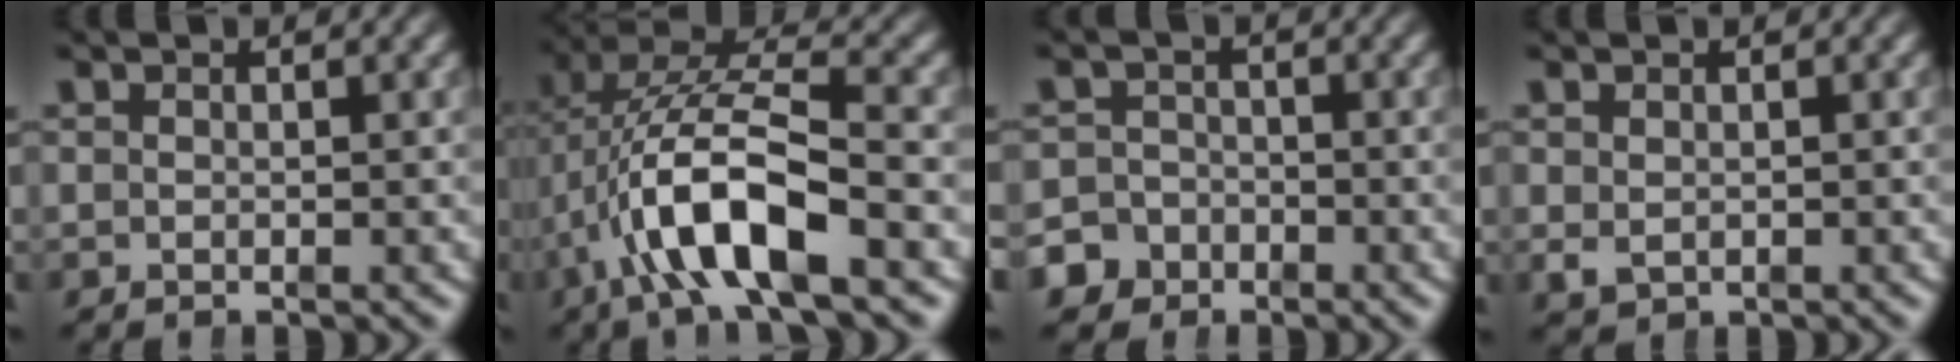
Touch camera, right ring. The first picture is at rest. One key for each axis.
{"total": 7.5, "fx": -0.3, "fy": 3.6, "fz": 6.6, "tx": -0.132, "ty": -0.021, "tz": 0.002}
{"total": 5.3, "fx": -3.2, "fy": 4.2, "fz": 0.7, "tx": -0.015, "ty": -0.024, "tz": -0.055}
{"total": 0.9, "fx": -0.2, "fy": 0.6, "fz": 0.7, "tx": -0.016, "ty": -0.013, "tz": 0.009}